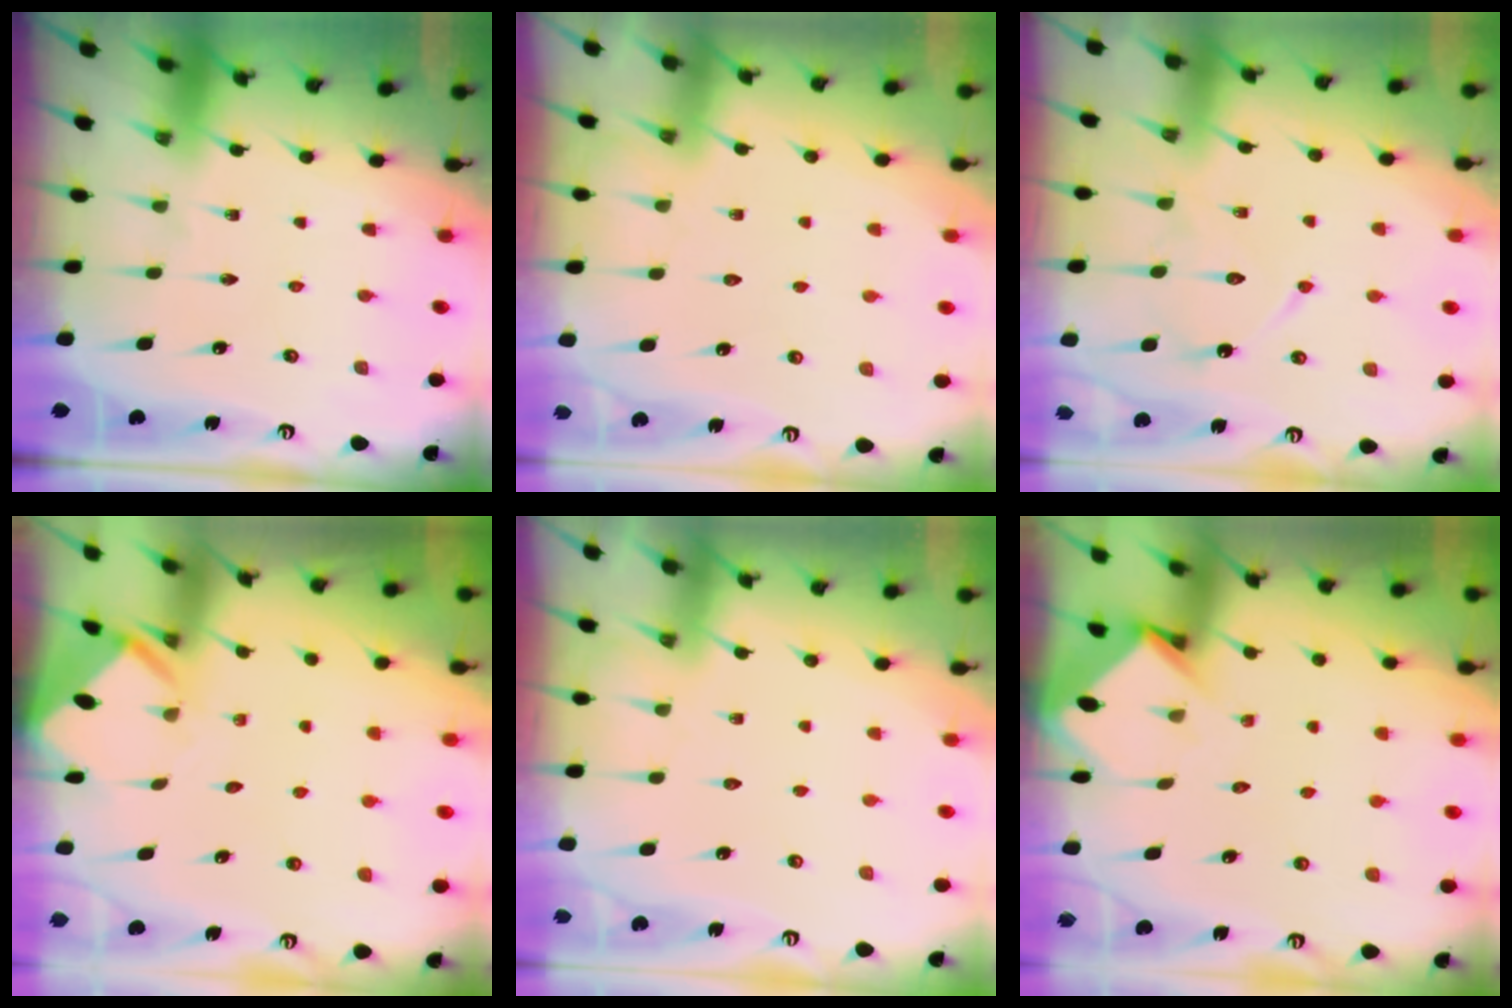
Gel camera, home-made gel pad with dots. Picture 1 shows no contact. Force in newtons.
{"total": 2.9, "press": 2.8, "slide": 0.4}
{"total": 11.2, "press": 11.2, "slide": 0.5}
{"total": 3.1, "press": 3.1, "slide": 0.1}
{"total": 2.9, "press": 2.8, "slide": 0.4}
{"total": 3.7, "press": 3.7, "slide": 0.2}